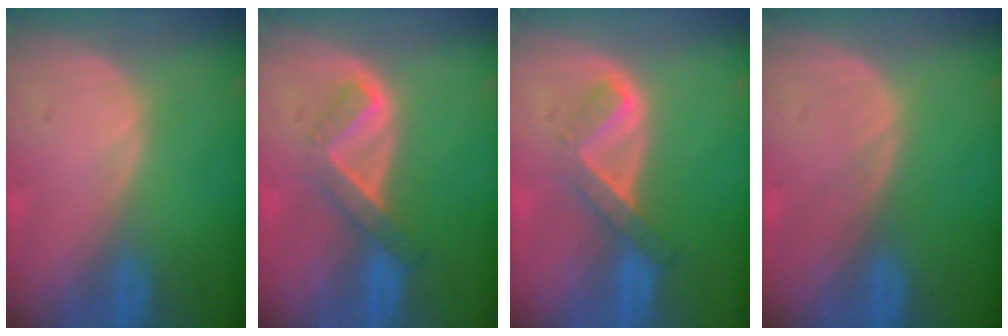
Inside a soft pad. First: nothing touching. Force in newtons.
{"total": 5.1, "press": 4.4, "slide": 2.6}
{"total": 5.1, "press": 4.4, "slide": 2.6}
{"total": 0.0}